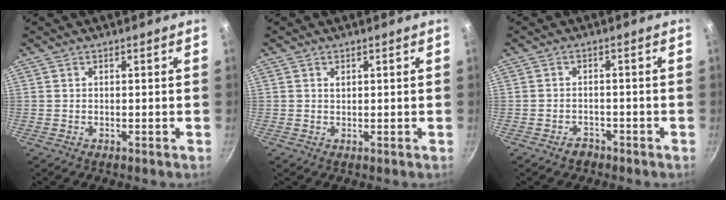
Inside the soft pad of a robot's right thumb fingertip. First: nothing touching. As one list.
[{"total": 0.8, "force": [0.3, 0.6, 0.4], "torque": [-0.006, 0.001, 0.006]}, {"total": 2.4, "force": [-1.7, 1.6, 0.5], "torque": [0.004, 0.025, -0.021]}]